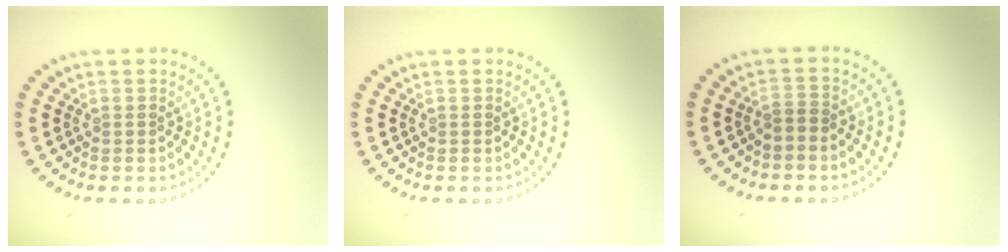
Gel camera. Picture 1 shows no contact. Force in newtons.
{"total": 0.0}
{"total": 1.1, "press": 0.8, "slide": 0.7}